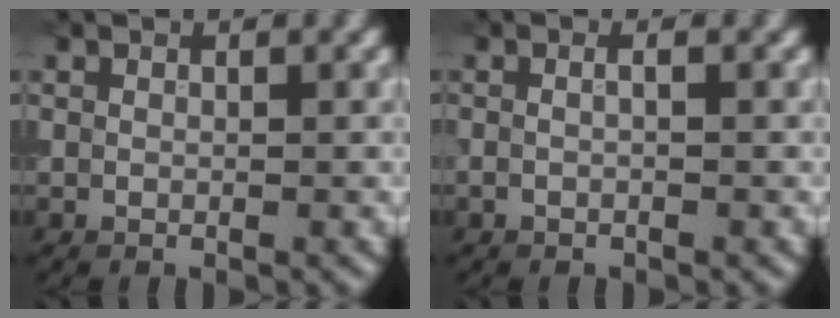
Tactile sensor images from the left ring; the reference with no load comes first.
{"total": 1.0, "force": [0.0, 0.3, 1.0], "torque": [-0.015, -0.007, -0.007]}